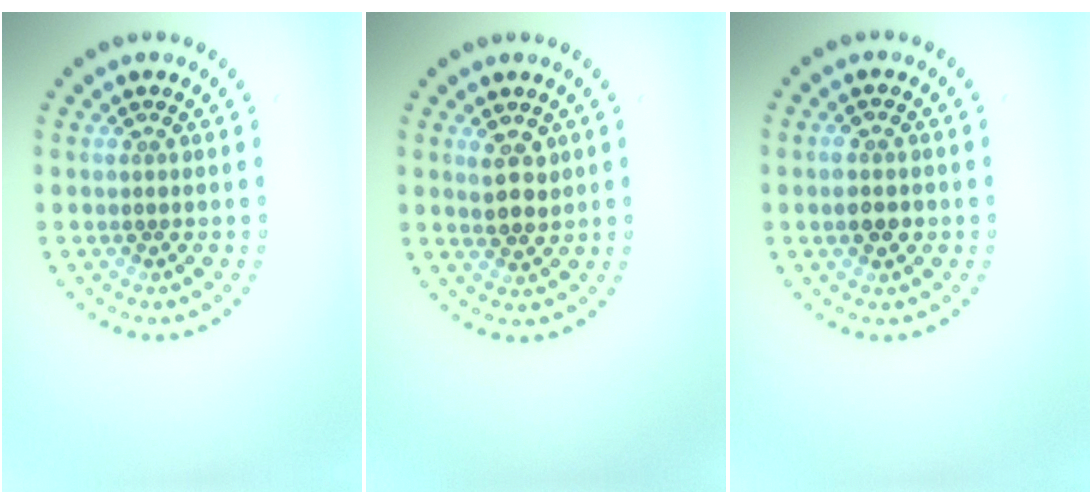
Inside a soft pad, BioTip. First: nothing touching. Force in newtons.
{"total": 2.4, "press": 2.3, "slide": 0.8}
{"total": 2.0, "press": 2.0, "slide": 0.3}